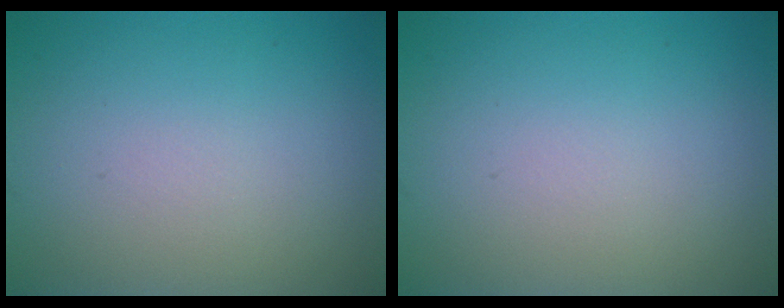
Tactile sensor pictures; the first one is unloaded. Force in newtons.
{"total": 0.0}